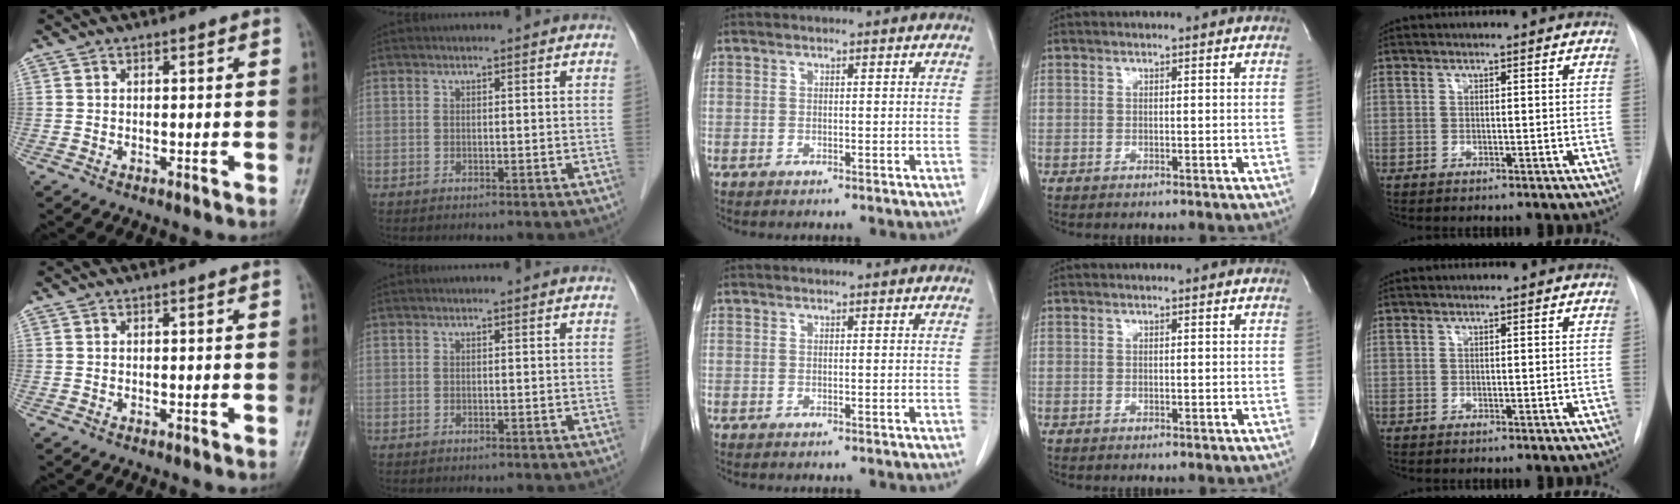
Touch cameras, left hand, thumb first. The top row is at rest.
{}